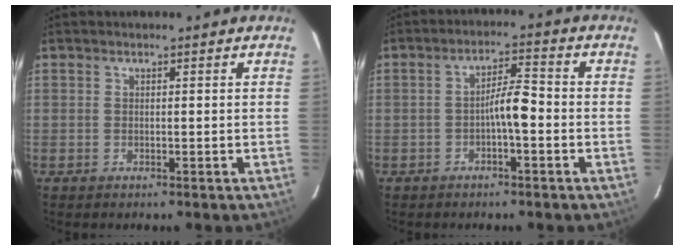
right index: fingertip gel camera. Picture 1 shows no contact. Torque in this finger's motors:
{"motor_torque": [0.76, 0.05, 0.35, 0.09]}